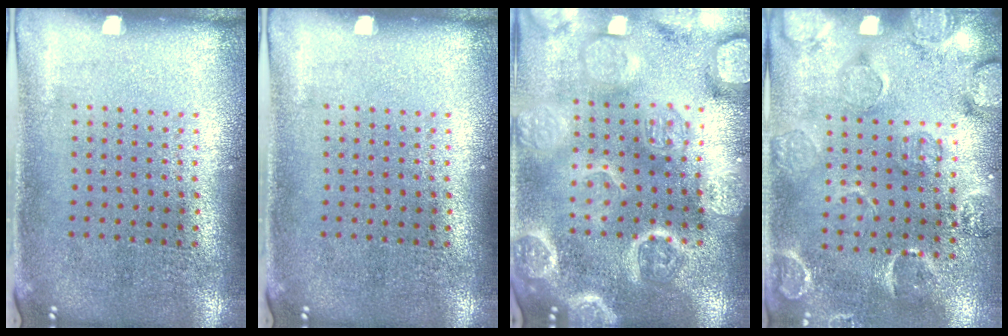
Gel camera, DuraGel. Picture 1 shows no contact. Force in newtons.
{"total": 0.0}
{"total": 5.8, "press": 5.8, "slide": 0.7}
{"total": 2.7, "press": 1.9, "slide": 1.9}